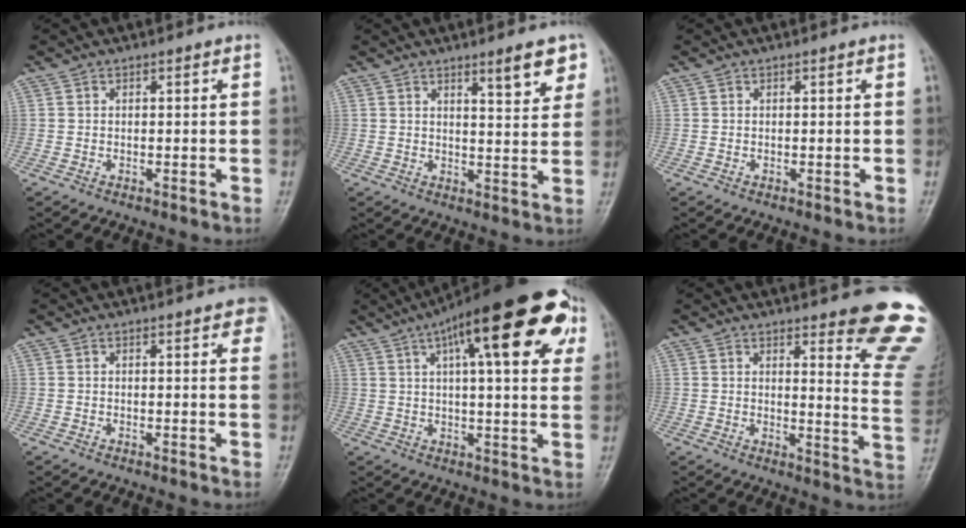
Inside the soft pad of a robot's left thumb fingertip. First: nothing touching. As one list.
[{"total": 6.6, "force": [4.1, 1.6, 4.9], "torque": [-0.054, -0.026, 0.056]}, {"total": 0.0}, {"total": 6.1, "force": [3.4, 1.9, 4.7], "torque": [-0.035, -0.001, 0.032]}, {"total": 24.5, "force": [10.3, 7.4, 21.0], "torque": [-0.290, 0.013, 0.141]}, {"total": 14.6, "force": [11.2, 2.5, 9.1], "torque": [-0.071, -0.097, 0.119]}]